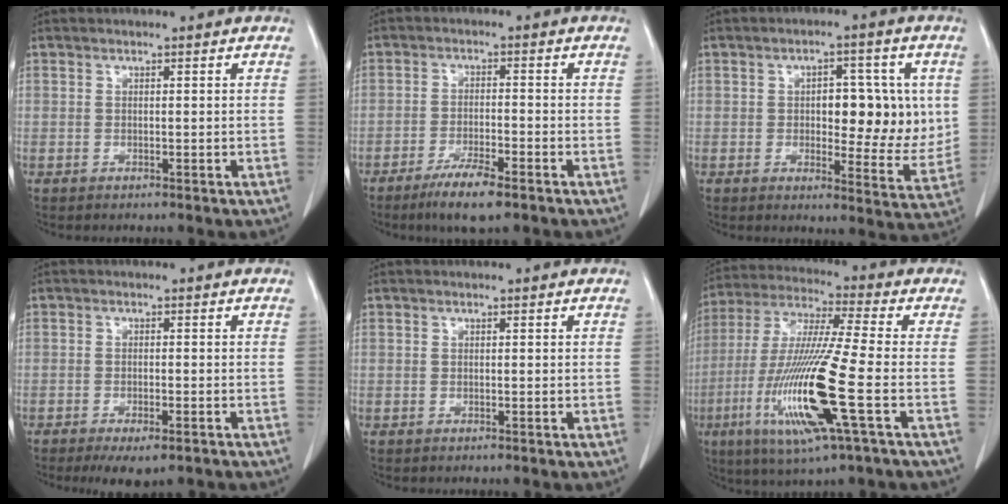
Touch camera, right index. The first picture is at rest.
{"total": 6.4, "force": [-4.3, 0.8, 4.7], "torque": [-0.088, -0.011, -0.074]}
{"total": 11.3, "force": [1.3, 5.1, 10.0], "torque": [-0.118, 0.007, 0.025]}
{"total": 5.5, "force": [-3.8, 1.5, 3.7], "torque": [-0.051, -0.011, -0.053]}
{"total": 0.0}
{"total": 17.5, "force": [-5.1, 0.1, 16.7], "torque": [-0.349, -0.022, -0.101]}